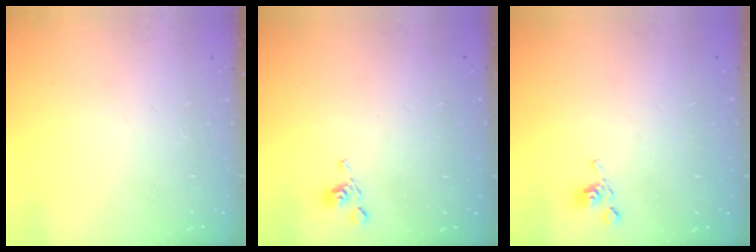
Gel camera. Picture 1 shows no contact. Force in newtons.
{"total": 6.2, "press": 6.2, "slide": 0.2}
{"total": 6.2, "press": 6.2, "slide": 0.2}